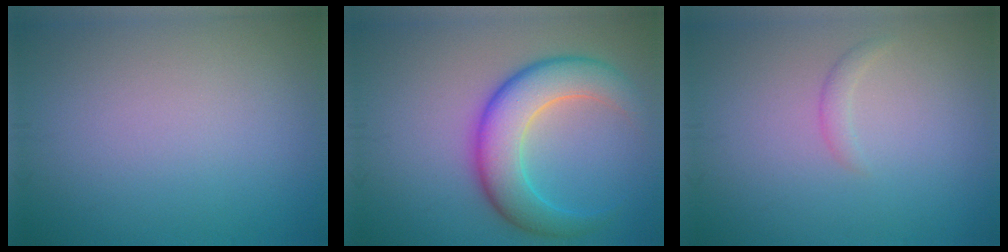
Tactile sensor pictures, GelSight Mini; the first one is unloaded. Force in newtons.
{"total": 6.9, "press": 6.9, "slide": 0.1}
{"total": 1.0, "press": 1.0, "slide": 0.1}